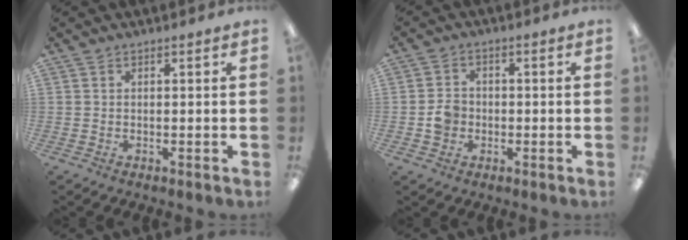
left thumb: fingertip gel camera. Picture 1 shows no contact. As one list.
[{"total": 4.4, "force": [-1.0, 3.8, 1.9], "torque": [-0.033, 0.009, -0.016]}]